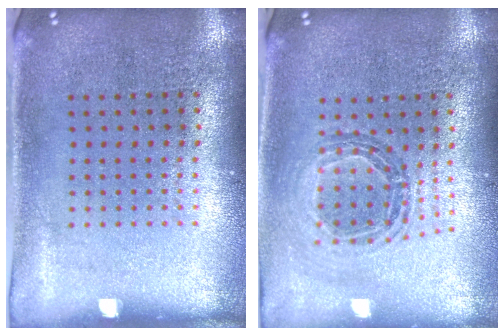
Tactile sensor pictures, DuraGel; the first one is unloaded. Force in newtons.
{"total": 0.8, "press": 0.8, "slide": 0.0}